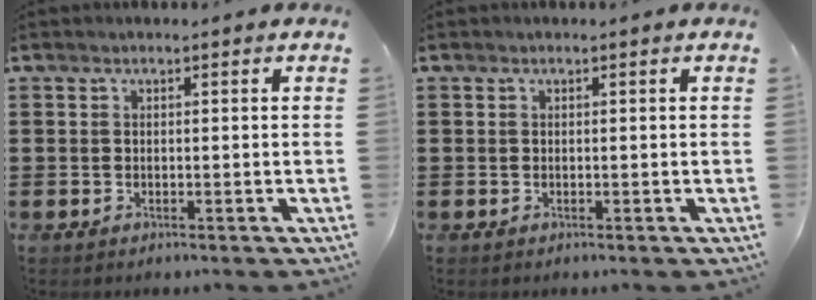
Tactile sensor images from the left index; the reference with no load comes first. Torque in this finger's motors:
{"motor_torque": [0.13, -0.02, 0.00, 0.01]}